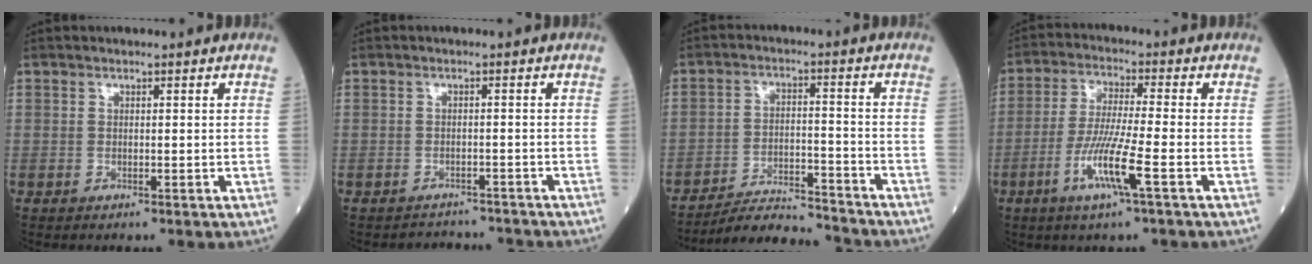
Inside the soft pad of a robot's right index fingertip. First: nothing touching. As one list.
[{"total": 4.1, "force": [-4.0, 0.8, -0.8], "torque": [0.016, 0.008, -0.055]}, {"total": 10.3, "force": [-10.1, 0.5, 2.0], "torque": [-0.028, 0.004, -0.167]}, {"total": 8.5, "force": [-3.4, -0.4, 7.8], "torque": [-0.159, -0.013, -0.069]}]